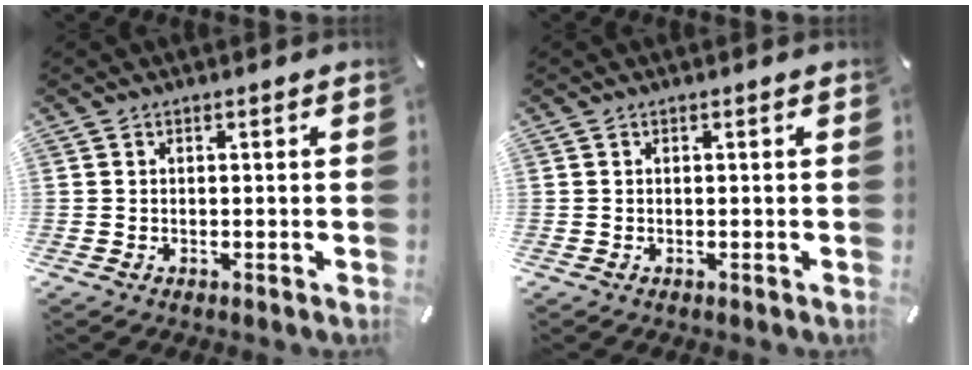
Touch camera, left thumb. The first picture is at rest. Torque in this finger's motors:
{"motor_torque": [0.00, 0.01, 0.00, 0.00, 0.00]}